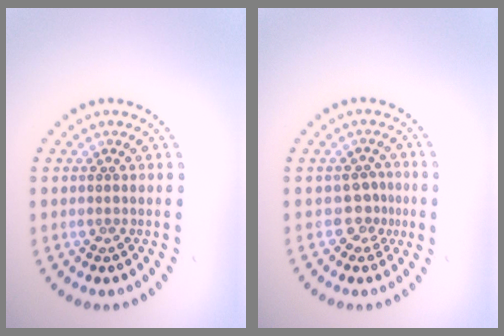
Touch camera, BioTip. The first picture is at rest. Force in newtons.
{"total": 2.0, "press": 1.4, "slide": 1.4}